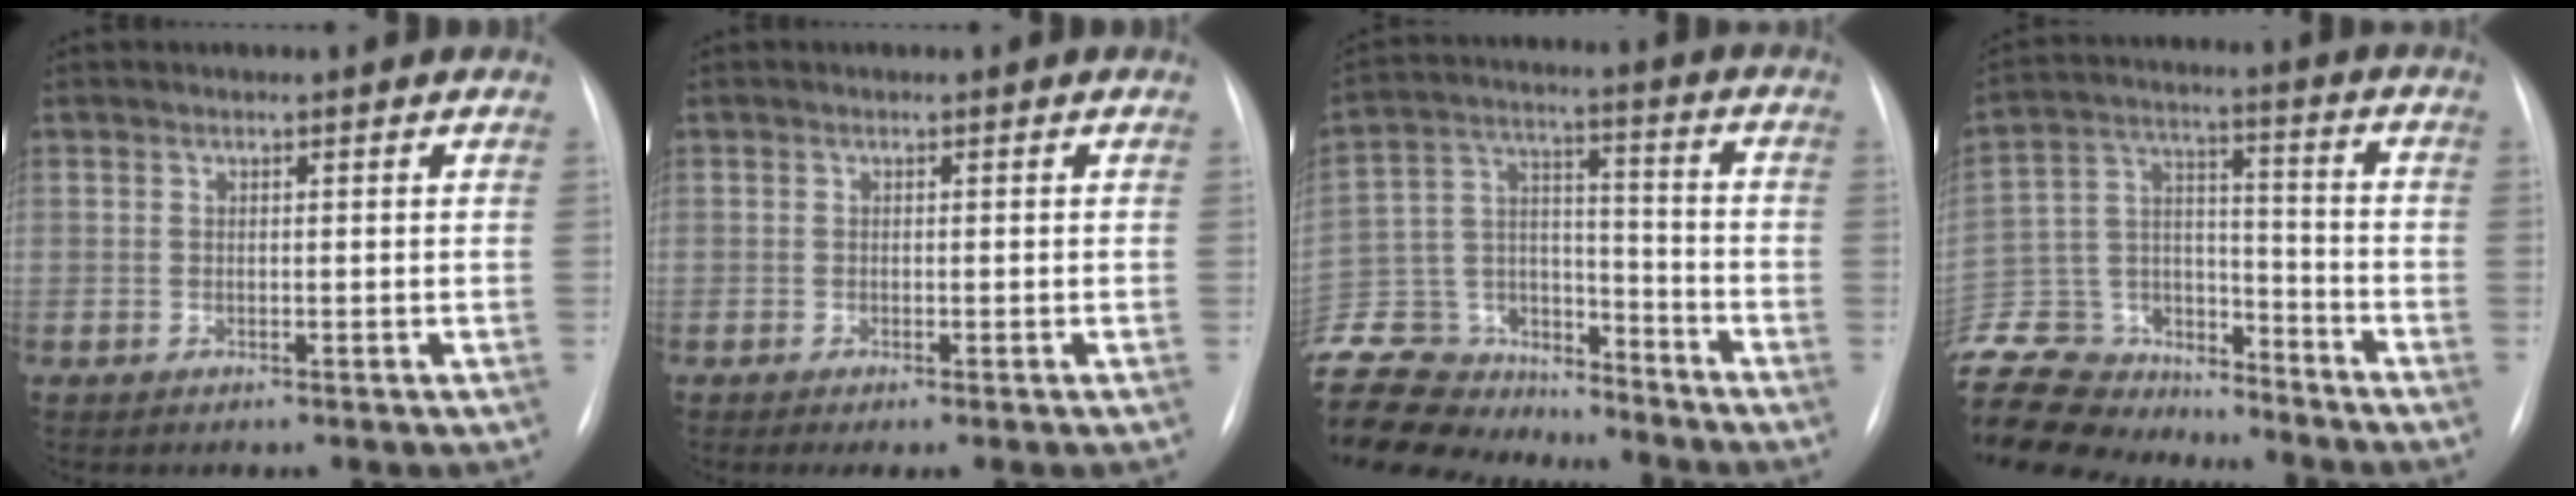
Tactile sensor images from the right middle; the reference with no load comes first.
{"total": 2.0, "force": [-1.4, -0.1, 1.4], "torque": [-0.019, -0.006, -0.017]}
{"total": 16.2, "force": [-15.0, 5.5, 2.4], "torque": [-0.047, 0.064, -0.257]}
{"total": 16.4, "force": [-15.3, 5.5, 2.4], "torque": [-0.048, 0.064, -0.260]}